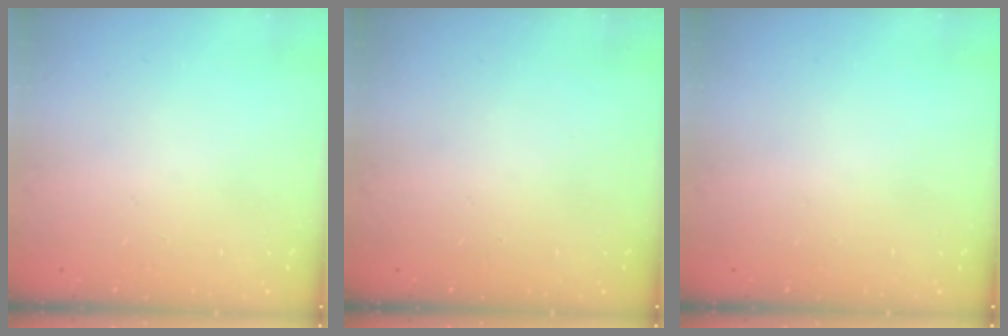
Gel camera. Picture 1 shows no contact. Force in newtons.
{"total": 0.0}
{"total": 0.0}